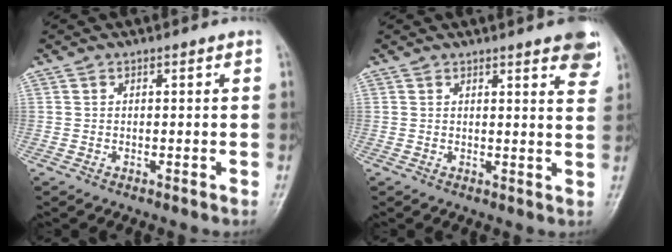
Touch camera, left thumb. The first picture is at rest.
{"total": 7.8, "force": [5.0, 1.6, 5.7], "torque": [-0.052, -0.018, 0.051]}